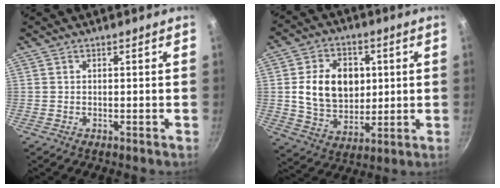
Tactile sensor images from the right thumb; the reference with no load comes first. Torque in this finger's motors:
{"motor_torque": [-0.02, 0.34, 0.61, -0.45, 0.20]}